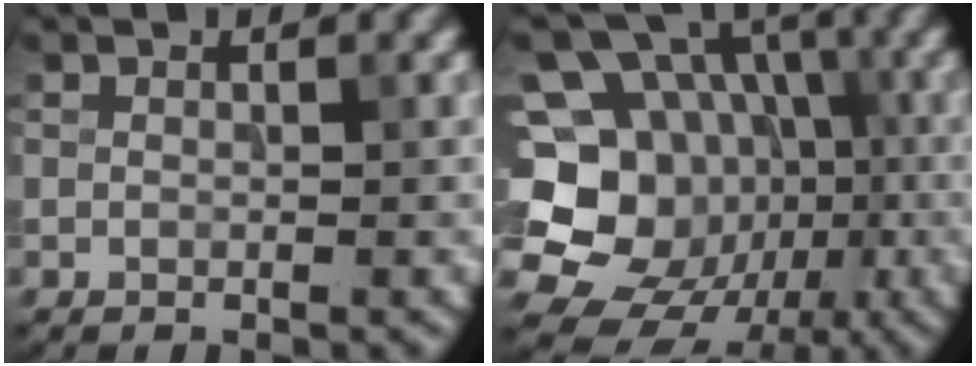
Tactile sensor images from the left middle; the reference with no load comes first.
{"total": 17.3, "force": [-3.2, 15.0, 8.0], "torque": [-0.159, 0.011, -0.050]}